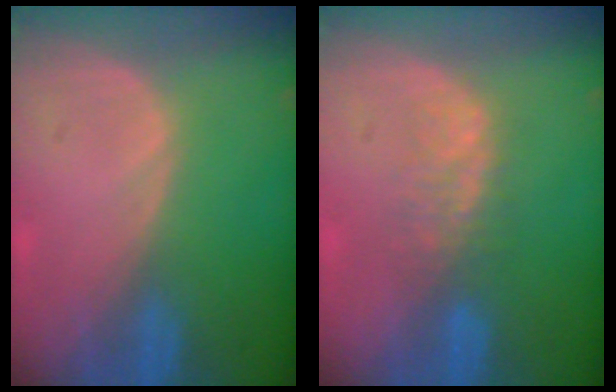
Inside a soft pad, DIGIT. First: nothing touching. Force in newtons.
{"total": 3.6, "press": 3.6, "slide": 0.7}